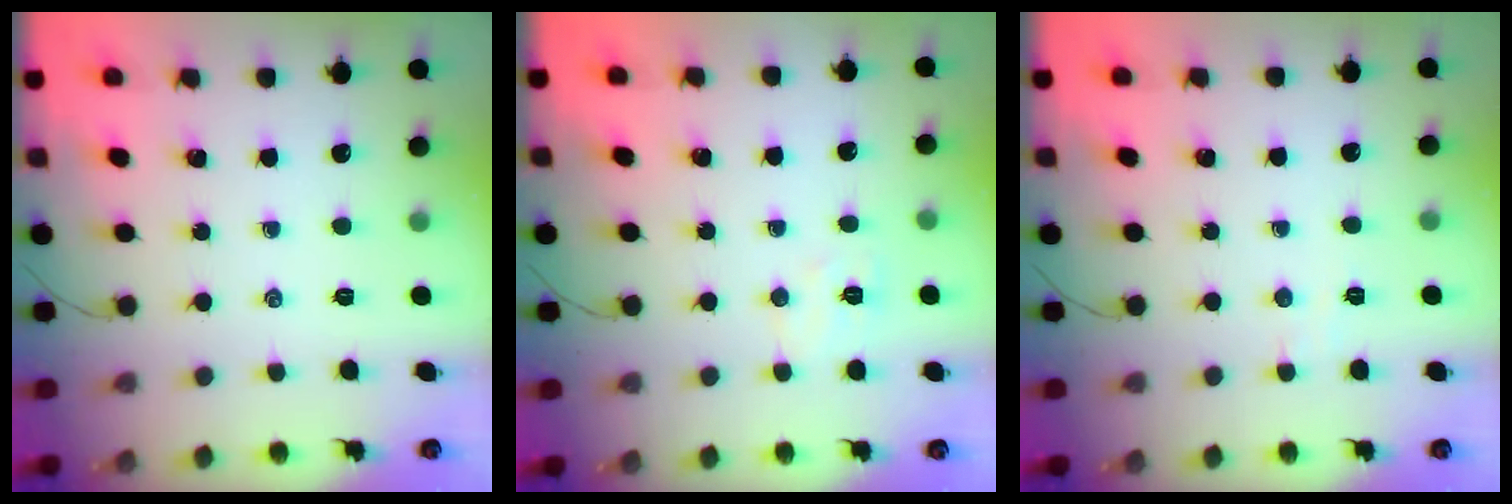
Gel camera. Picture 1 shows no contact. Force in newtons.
{"total": 5.0, "press": 4.9, "slide": 1.0}
{"total": 2.6, "press": 2.5, "slide": 0.7}